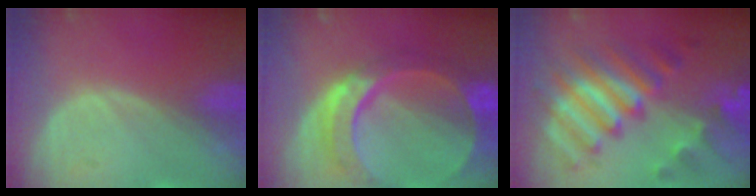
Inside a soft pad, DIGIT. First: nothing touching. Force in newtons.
{"total": 11.1, "press": 9.4, "slide": 6.0}
{"total": 10.9, "press": 10.9, "slide": 0.9}